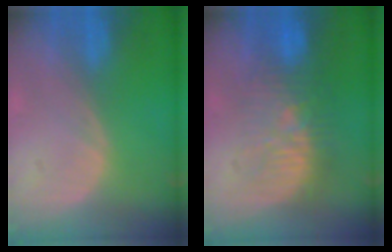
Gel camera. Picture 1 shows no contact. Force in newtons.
{"total": 9.1, "press": 8.8, "slide": 2.3}